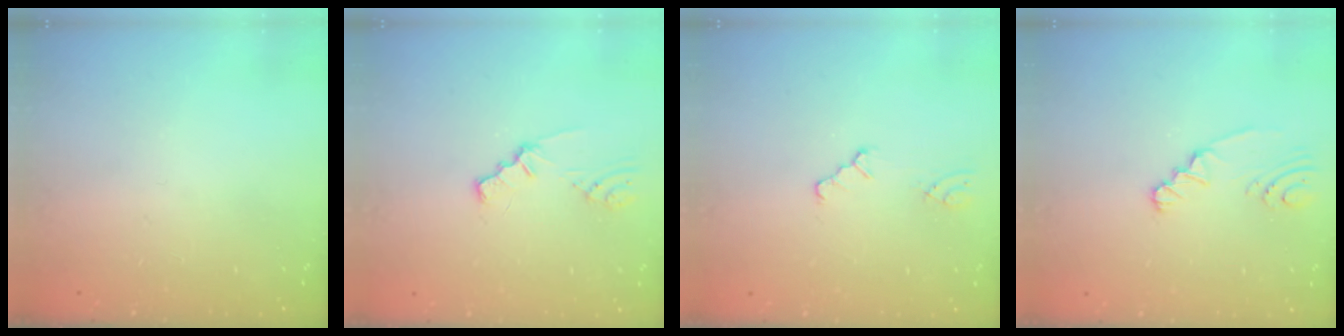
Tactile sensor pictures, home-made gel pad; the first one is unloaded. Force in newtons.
{"total": 1.1, "press": 1.1, "slide": 0.2}
{"total": 0.0}
{"total": 2.6, "press": 2.1, "slide": 1.5}